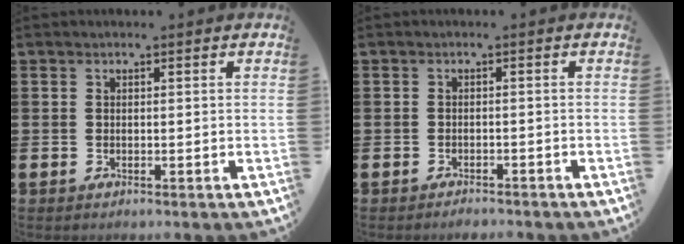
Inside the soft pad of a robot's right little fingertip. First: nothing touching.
{"total": 1.0, "force": [-1.0, 0.0, 0.0], "torque": [-0.003, 0.000, -0.021]}